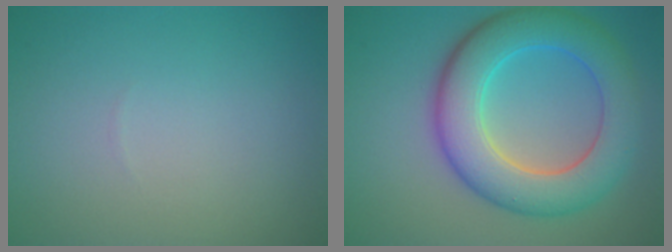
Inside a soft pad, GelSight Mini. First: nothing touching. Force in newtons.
{"total": 8.5, "press": 8.5, "slide": 0.3}